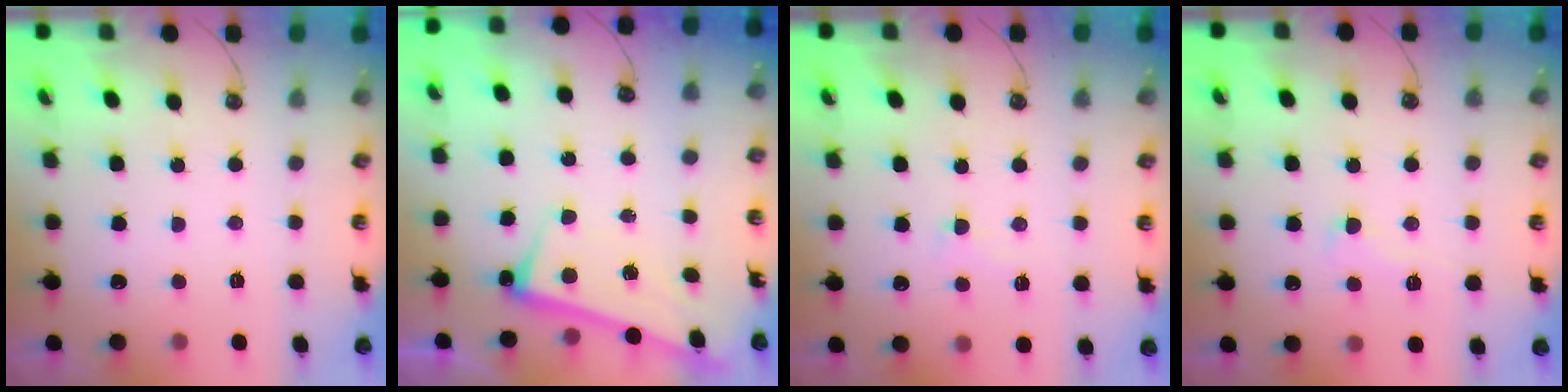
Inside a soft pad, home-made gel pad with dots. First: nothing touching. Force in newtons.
{"total": 2.5, "press": 2.5, "slide": 0.7}
{"total": 0.7, "press": 0.6, "slide": 0.4}
{"total": 0.9, "press": 0.4, "slide": 0.8}